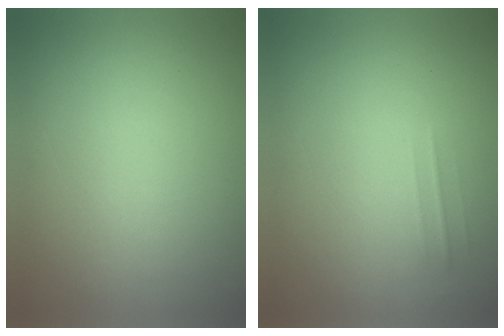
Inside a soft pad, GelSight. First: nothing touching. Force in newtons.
{"total": 1.8}